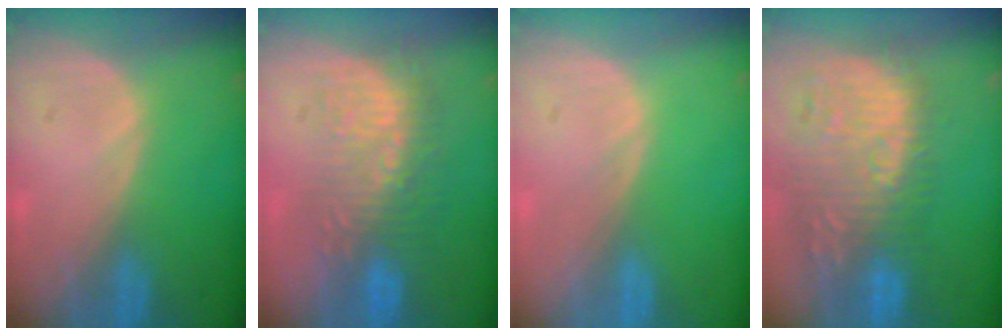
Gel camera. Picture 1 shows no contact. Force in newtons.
{"total": 8.9, "press": 8.5, "slide": 2.5}
{"total": 0.0}
{"total": 12.9, "press": 11.7, "slide": 5.4}